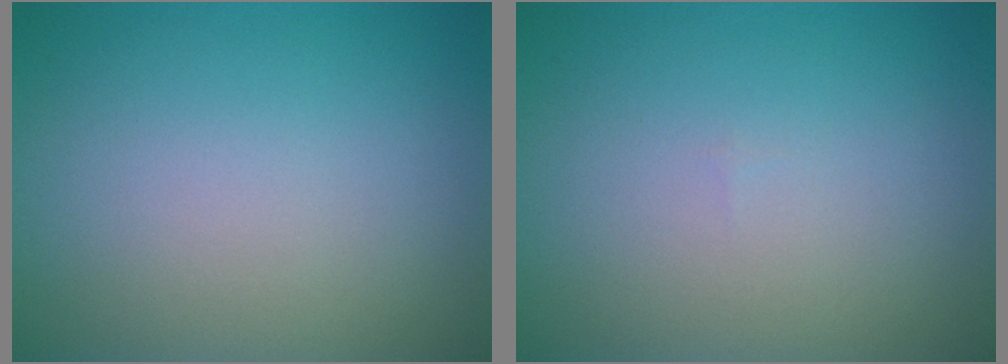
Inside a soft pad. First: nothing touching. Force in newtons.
{"total": 0.0}